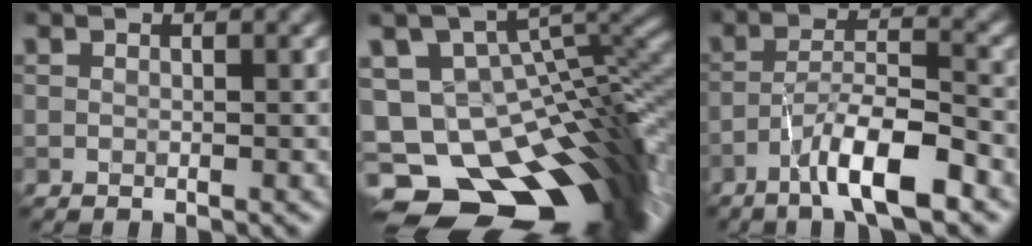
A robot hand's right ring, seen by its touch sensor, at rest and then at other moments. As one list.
[{"total": 15.6, "force": [-8.1, 8.7, 10.2], "torque": [-0.165, -0.002, -0.097]}, {"total": 6.9, "force": [-4.1, 1.4, 5.4], "torque": [-0.090, 0.010, -0.075]}]